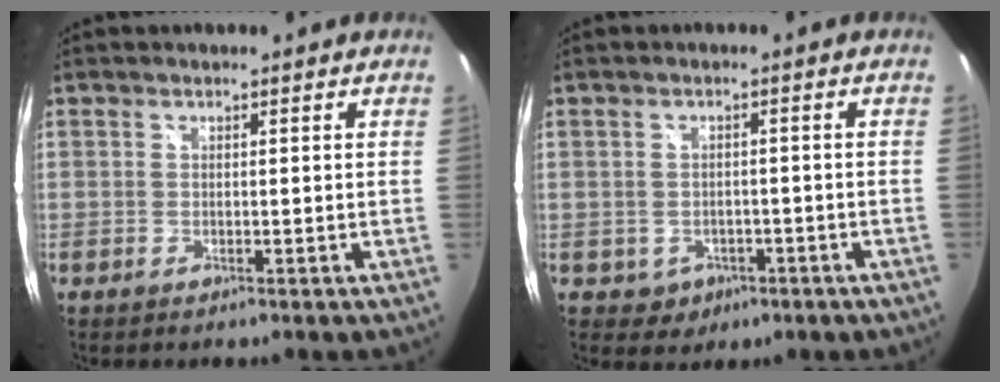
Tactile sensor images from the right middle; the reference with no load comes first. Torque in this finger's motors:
{"motor_torque": [-0.23, -0.16, 0.05, -0.01]}